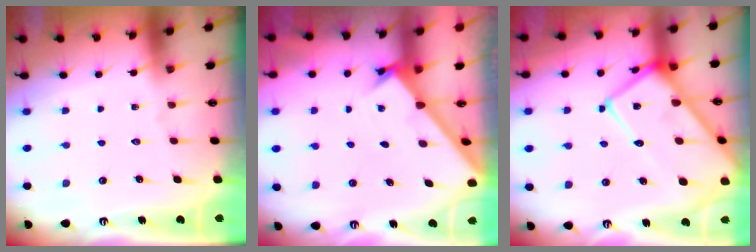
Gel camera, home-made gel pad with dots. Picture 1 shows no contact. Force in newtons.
{"total": 1.7, "press": 1.7, "slide": 0.2}
{"total": 18.4, "press": 18.3, "slide": 1.7}